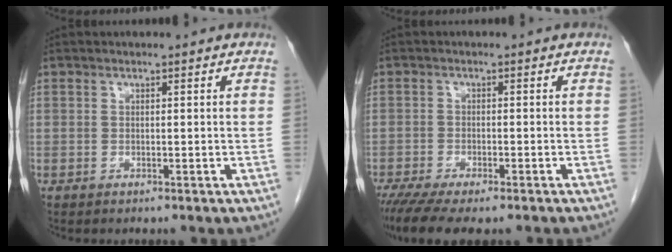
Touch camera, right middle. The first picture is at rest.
{"total": 9.5, "force": [-7.4, 2.2, 5.4], "torque": [-0.083, -0.013, -0.113]}